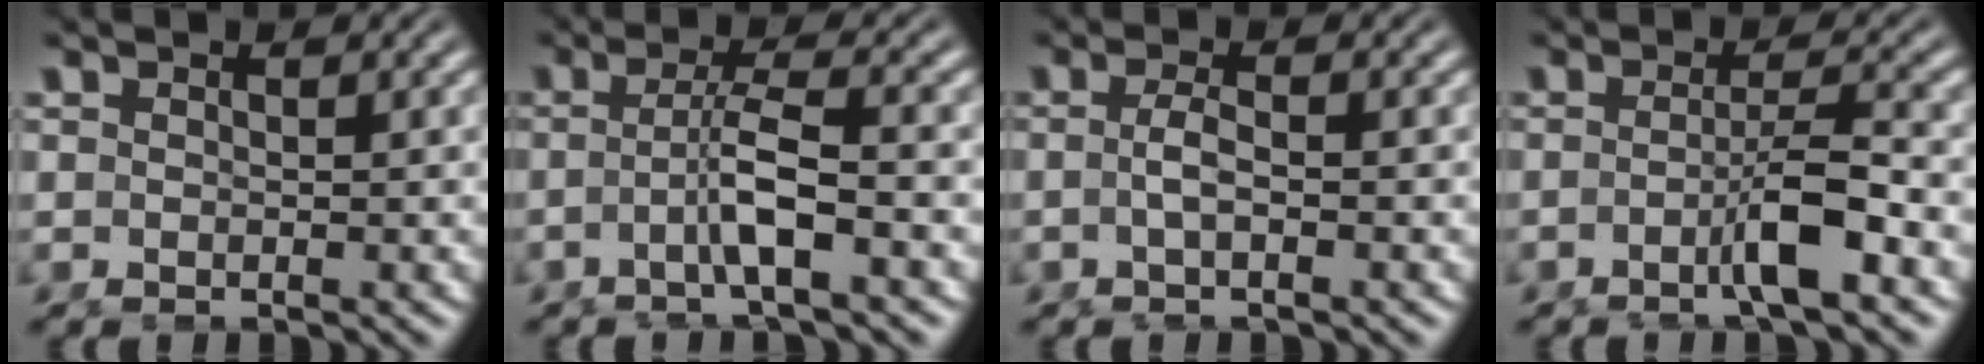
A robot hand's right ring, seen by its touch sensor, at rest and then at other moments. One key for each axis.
{"total": 3.3, "fx": -1.2, "fy": -0.4, "fz": 3.0, "tx": -0.056, "ty": -0.005, "tz": -0.016}
{"total": 1.9, "fx": -0.8, "fy": -0.5, "fz": 1.6, "tx": -0.037, "ty": -0.010, "tz": -0.009}
{"total": 3.5, "fx": -1.7, "fy": -0.5, "fz": 3.0, "tx": -0.038, "ty": 0.003, "tz": -0.032}